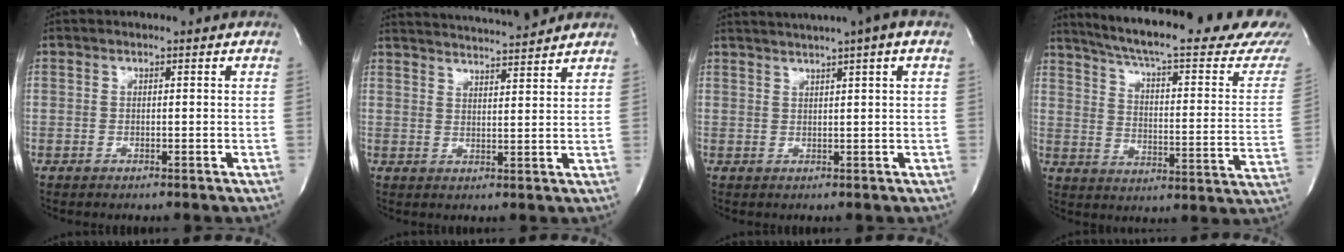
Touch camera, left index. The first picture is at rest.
{"total": 12.7, "force": [11.9, 0.0, 4.4], "torque": [-0.079, 0.009, 0.166]}
{"total": 9.1, "force": [6.7, -0.6, 6.2], "torque": [-0.102, 0.030, 0.080]}
{"total": 28.7, "force": [25.0, 1.8, 14.0], "torque": [-0.212, -0.077, 0.313]}